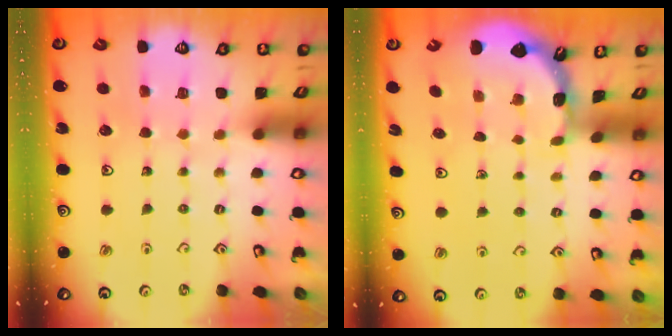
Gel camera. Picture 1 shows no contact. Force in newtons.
{"total": 1.6, "press": 1.6, "slide": 0.2}